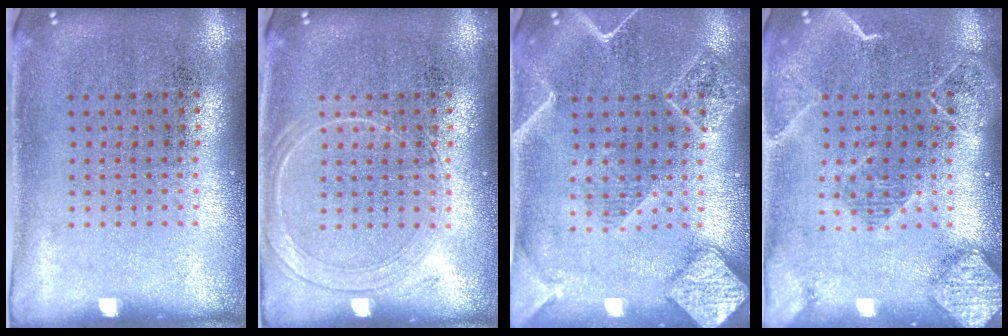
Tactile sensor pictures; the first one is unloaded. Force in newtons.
{"total": 1.6, "press": 1.6, "slide": 0.2}
{"total": 2.1, "press": 2.1, "slide": 0.2}
{"total": 2.2, "press": 2.0, "slide": 1.1}